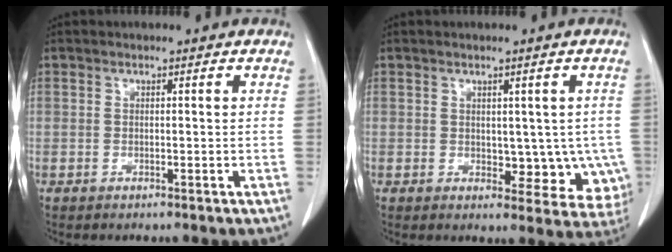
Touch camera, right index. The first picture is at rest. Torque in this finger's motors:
{"motor_torque": [0.10, 0.03, 0.06, 0.00]}